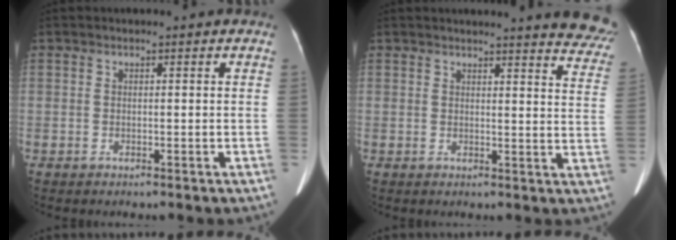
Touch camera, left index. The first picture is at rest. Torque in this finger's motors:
{"motor_torque": [0.40, -0.61, 0.06, 0.02]}